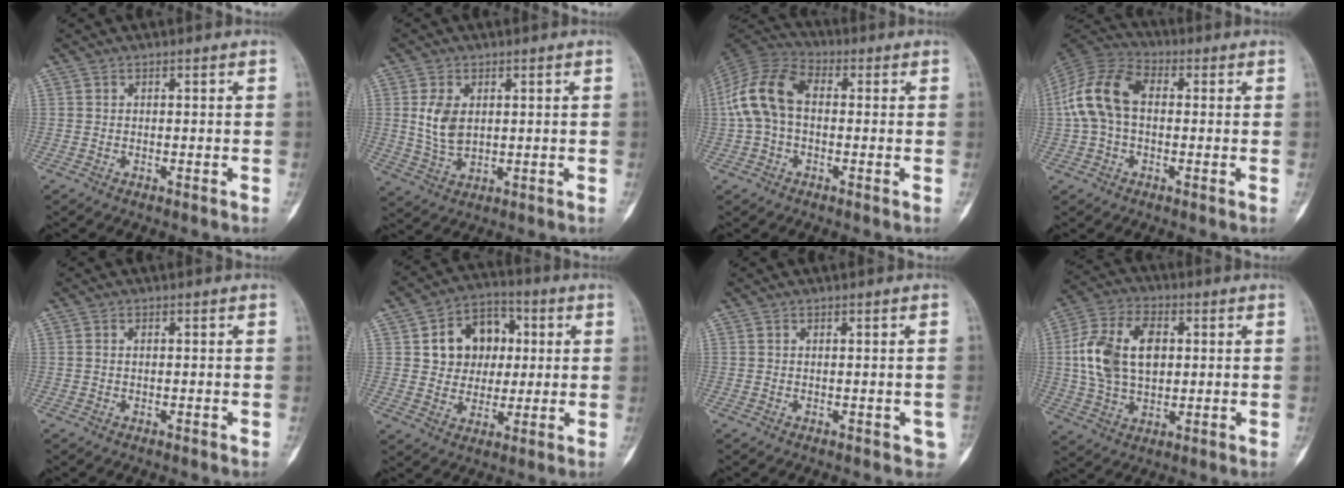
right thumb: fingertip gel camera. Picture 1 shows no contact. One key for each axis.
{"total": 6.5, "fx": 1.3, "fy": 4.1, "fz": 4.9, "tx": -0.087, "ty": -0.008, "tz": 0.033}
{"total": 12.1, "fx": 0.3, "fy": 7.9, "fz": 9.2, "tx": -0.188, "ty": 0.034, "tz": -0.004}
{"total": 12.5, "fx": 0.7, "fy": 8.1, "fz": 9.5, "tx": -0.196, "ty": 0.035, "tz": 0.002}
{"total": 0.6, "fx": 0.0, "fy": 0.4, "fz": 0.5, "tx": -0.013, "ty": 0.000, "tz": 0.001}
{"total": 12.5, "fx": 2.6, "fy": 10.1, "fz": 6.9, "tx": -0.061, "ty": 0.007, "tz": 0.042}
{"total": 1.8, "fx": -0.2, "fy": 1.1, "fz": 1.4, "tx": -0.006, "ty": 0.003, "tz": 0.001}
{"total": 15.4, "fx": 2.0, "fy": 9.8, "fz": 11.7, "tx": -0.211, "ty": 0.010, "tz": 0.037}